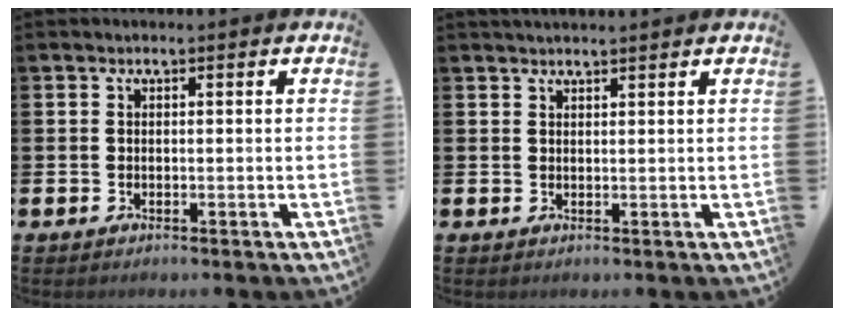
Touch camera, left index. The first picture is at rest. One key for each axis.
{"total": 1.6, "fx": 1.6, "fy": 0.0, "fz": 0.2, "tx": 0.004, "ty": -0.005, "tz": 0.027}